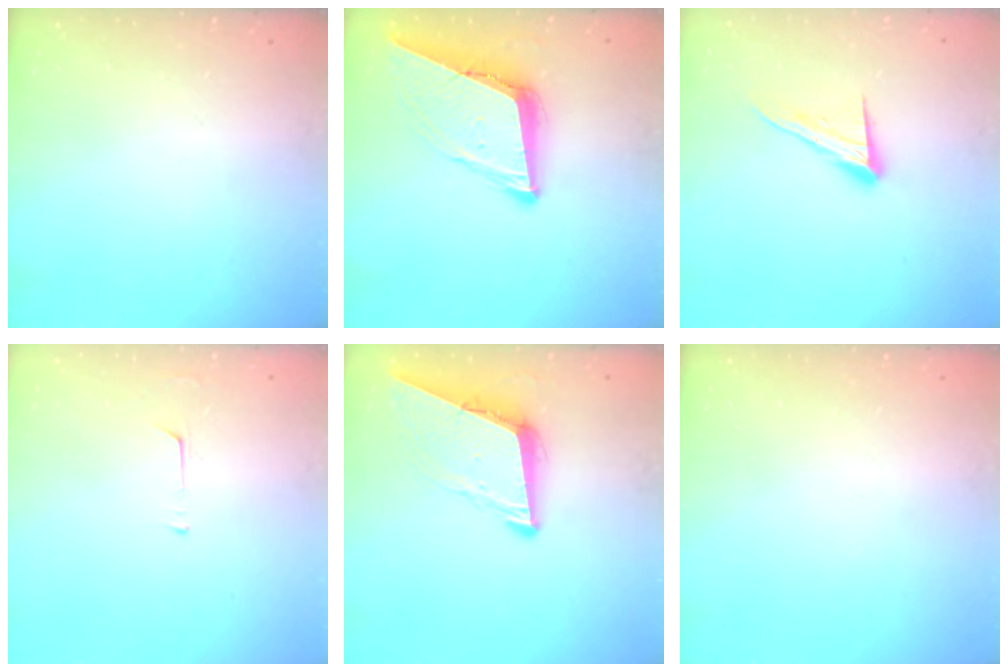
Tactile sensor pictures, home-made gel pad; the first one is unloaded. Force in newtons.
{"total": 11.8, "press": 11.2, "slide": 3.8}
{"total": 12.0, "press": 12.0, "slide": 1.0}
{"total": 4.6, "press": 4.6, "slide": 0.3}
{"total": 8.9, "press": 8.0, "slide": 3.7}
{"total": 0.0}